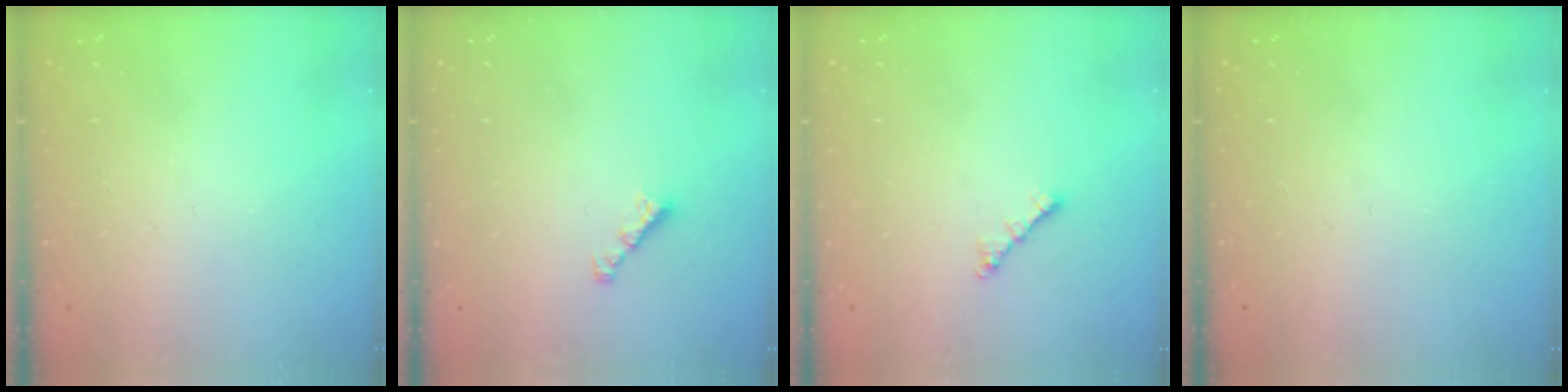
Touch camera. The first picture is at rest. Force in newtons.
{"total": 2.2, "press": 2.1, "slide": 0.6}
{"total": 2.0, "press": 1.9, "slide": 0.6}
{"total": 0.0}